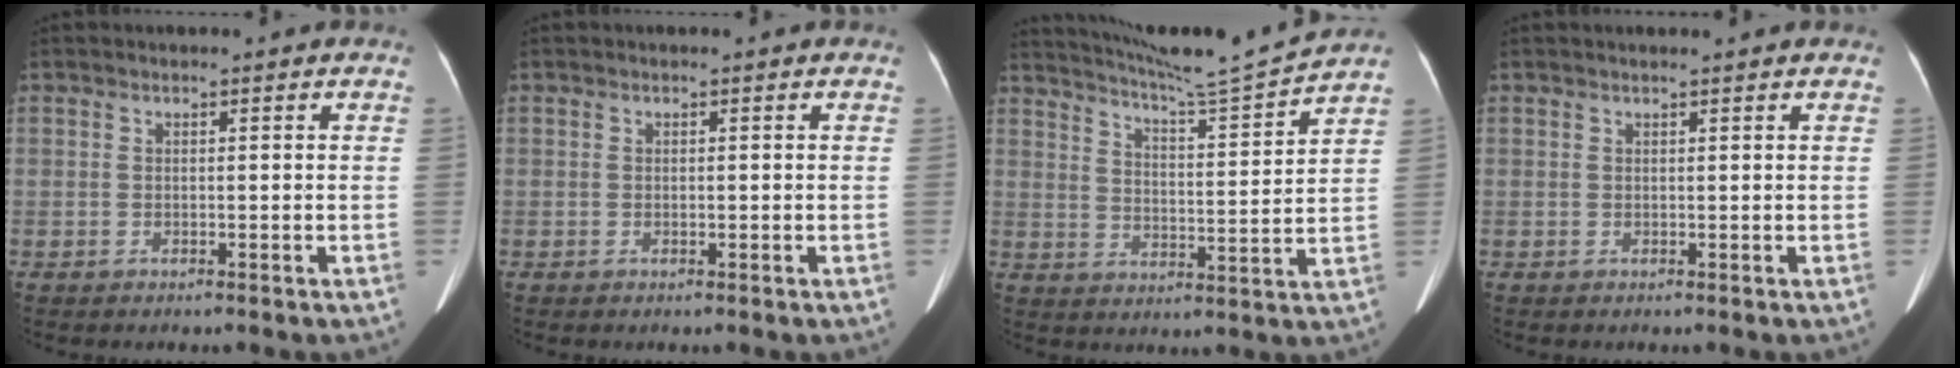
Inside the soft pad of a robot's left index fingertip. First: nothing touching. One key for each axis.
{"total": 0.0}
{"total": 12.4, "fx": 11.8, "fy": -2.7, "fz": 2.9, "tx": -0.060, "ty": -0.043, "tz": 0.183}
{"total": 1.8, "fx": 1.6, "fy": 0.0, "fz": 0.9, "tx": -0.010, "ty": 0.014, "tz": 0.022}